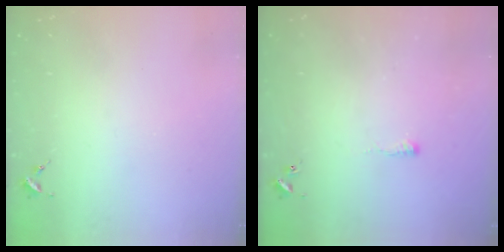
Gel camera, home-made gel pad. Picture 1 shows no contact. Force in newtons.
{"total": 2.1, "press": 2.1, "slide": 0.5}